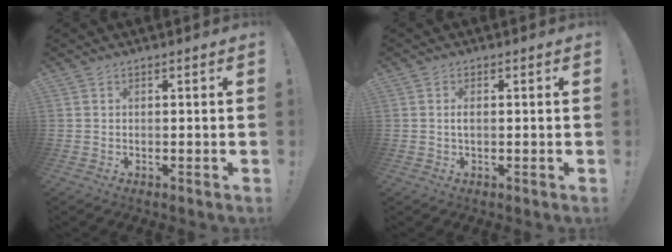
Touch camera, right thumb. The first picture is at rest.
{"total": 1.3, "force": [-0.1, 0.5, 1.2], "torque": [-0.027, 0.004, -0.002]}